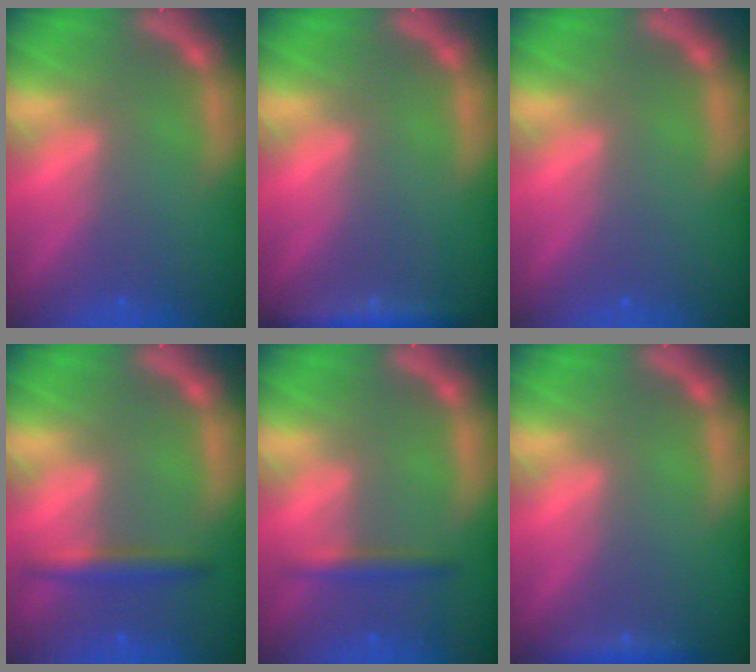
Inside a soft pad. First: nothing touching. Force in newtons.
{"total": 3.0}
{"total": 0.0}
{"total": 2.4}
{"total": 1.9}
{"total": 1.4}